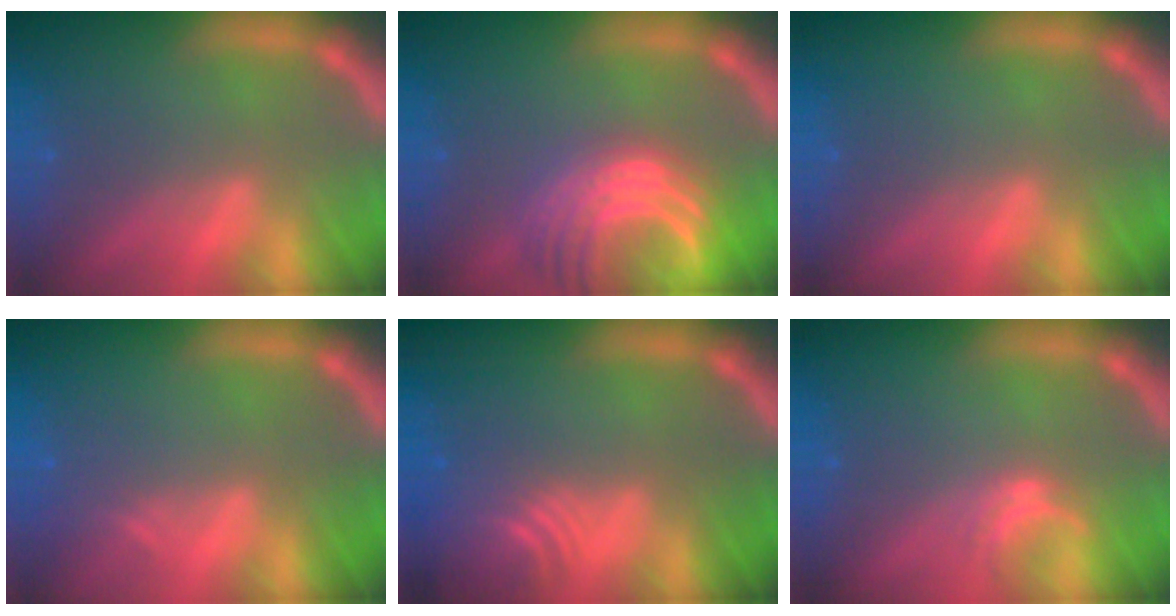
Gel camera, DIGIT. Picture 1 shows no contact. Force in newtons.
{"total": 10.0}
{"total": 0.0}
{"total": 0.9}
{"total": 5.5}
{"total": 1.5}